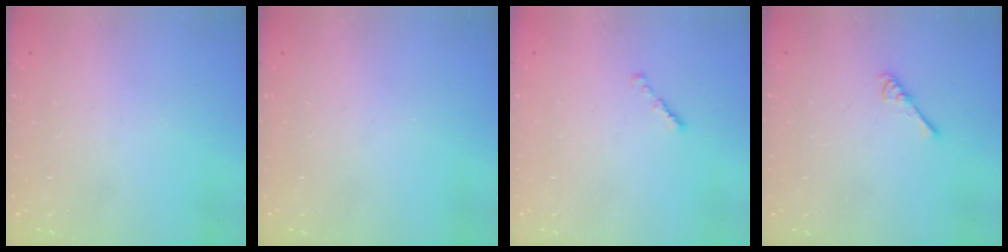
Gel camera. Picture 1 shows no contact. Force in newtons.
{"total": 0.0}
{"total": 0.8, "press": 0.7, "slide": 0.4}
{"total": 2.7, "press": 2.6, "slide": 0.4}